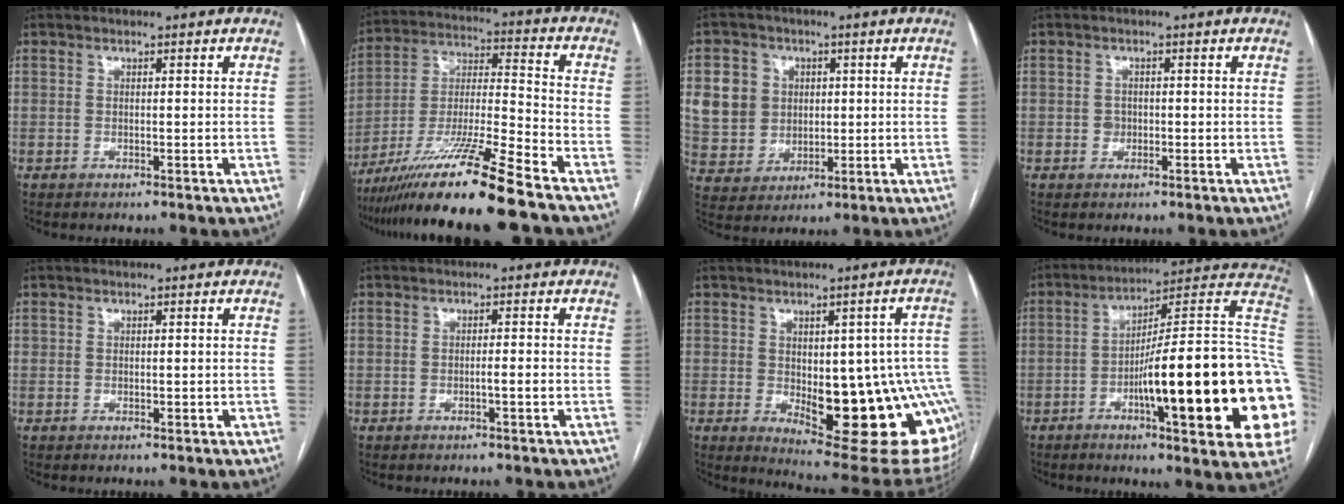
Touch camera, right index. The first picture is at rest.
{"total": 17.9, "force": [-13.6, -1.4, 11.5], "torque": [-0.233, -0.028, -0.248]}
{"total": 9.2, "force": [2.0, 8.4, 3.1], "torque": [-0.080, 0.023, 0.048]}
{"total": 1.3, "force": [-0.3, 1.2, 0.5], "torque": [-0.007, 0.004, -0.002]}
{"total": 0.7, "force": [0.0, 0.5, 0.4], "torque": [-0.009, 0.003, 0.004]}
{"total": 1.3, "force": [-0.5, -0.1, 1.2], "torque": [-0.021, 0.000, -0.009]}
{"total": 19.4, "force": [-3.5, 6.2, 18.1], "torque": [-0.159, 0.010, -0.019]}
{"total": 29.0, "force": [-4.4, 2.7, 28.5], "torque": [-0.295, 0.012, -0.071]}